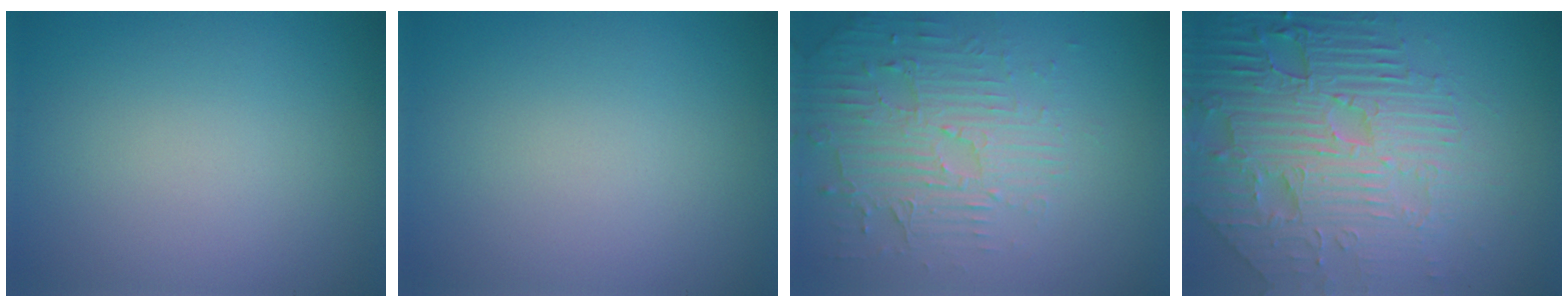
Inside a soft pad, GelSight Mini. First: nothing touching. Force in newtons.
{"total": 0.0}
{"total": 4.8, "press": 3.3, "slide": 3.4}
{"total": 8.7, "press": 6.1, "slide": 6.2}